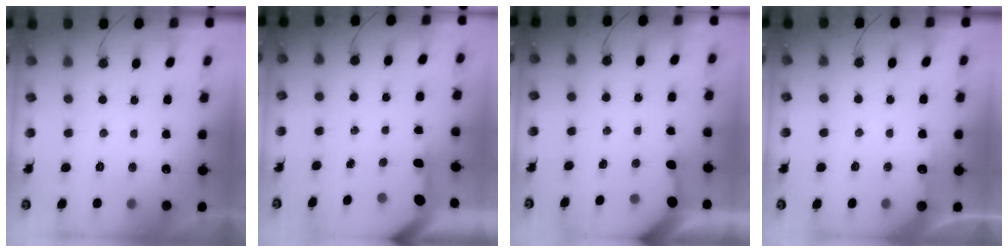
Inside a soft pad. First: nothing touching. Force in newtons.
{"total": 3.4, "press": 3.4, "slide": 0.3}
{"total": 3.4, "press": 3.4, "slide": 0.3}
{"total": 5.3, "press": 5.2, "slide": 0.6}